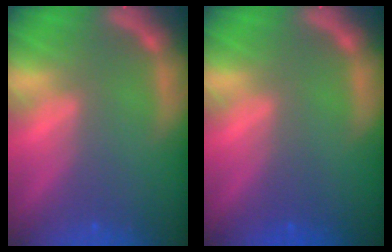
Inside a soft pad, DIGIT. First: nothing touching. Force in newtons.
{"total": 1.0}